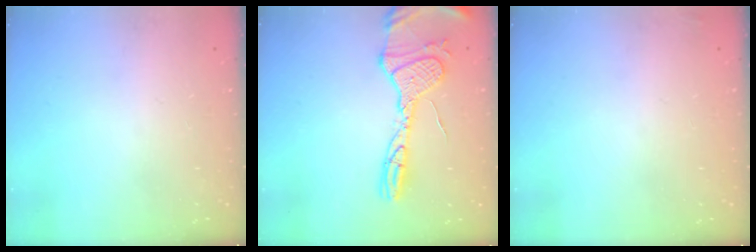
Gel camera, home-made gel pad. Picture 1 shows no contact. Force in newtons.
{"total": 17.0, "press": 17.0, "slide": 1.6}
{"total": 2.3, "press": 2.2, "slide": 0.8}